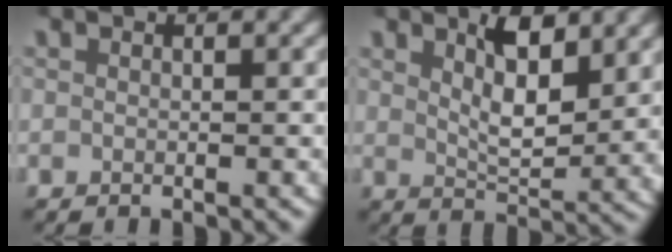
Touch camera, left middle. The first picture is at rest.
{"total": 4.7, "force": [2.5, 1.5, 3.7], "torque": [-0.061, -0.015, 0.047]}